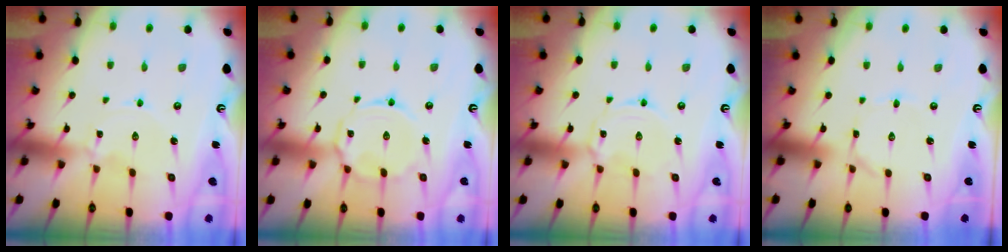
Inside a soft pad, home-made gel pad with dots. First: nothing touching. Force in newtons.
{"total": 9.9, "press": 9.9, "slide": 0.8}
{"total": 2.3, "press": 2.3, "slide": 0.2}
{"total": 0.6, "press": 0.6, "slide": 0.0}